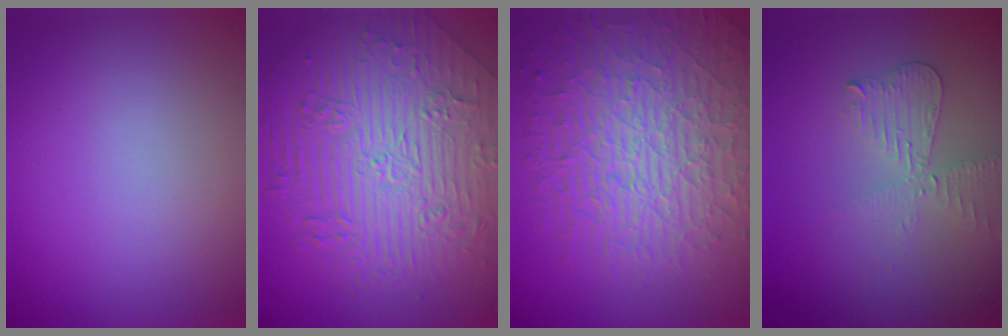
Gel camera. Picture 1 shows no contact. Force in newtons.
{"total": 8.4, "press": 6.7, "slide": 5.1}
{"total": 10.2, "press": 6.8, "slide": 7.6}
{"total": 3.0, "press": 2.8, "slide": 1.1}